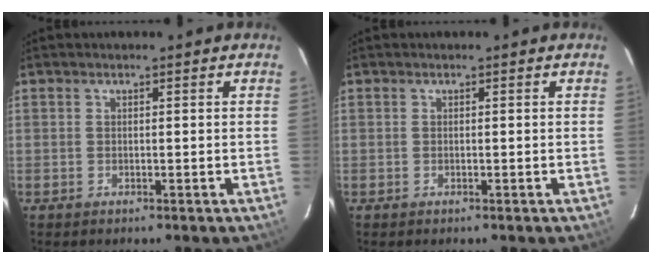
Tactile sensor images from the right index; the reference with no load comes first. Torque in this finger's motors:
{"motor_torque": [0.00, 0.01, 0.00, 0.00]}